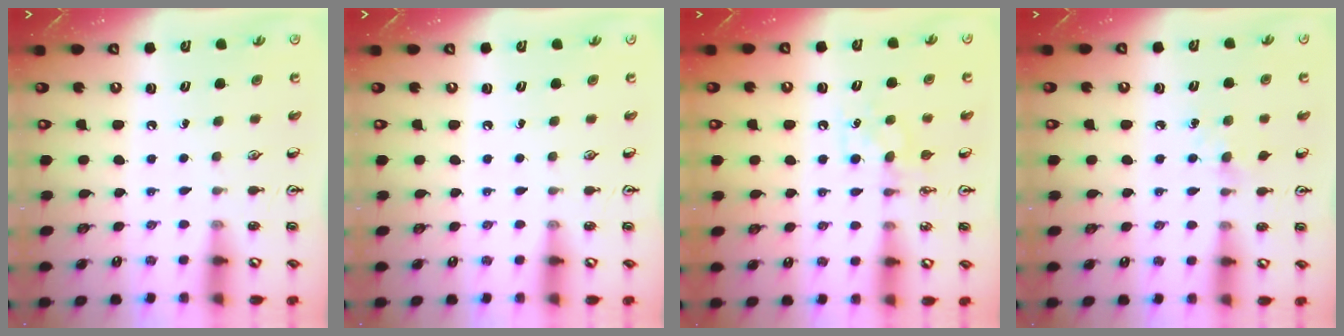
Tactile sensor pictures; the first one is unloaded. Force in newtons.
{"total": 0.0}
{"total": 5.5, "press": 5.4, "slide": 0.8}
{"total": 5.5, "press": 5.5, "slide": 0.8}